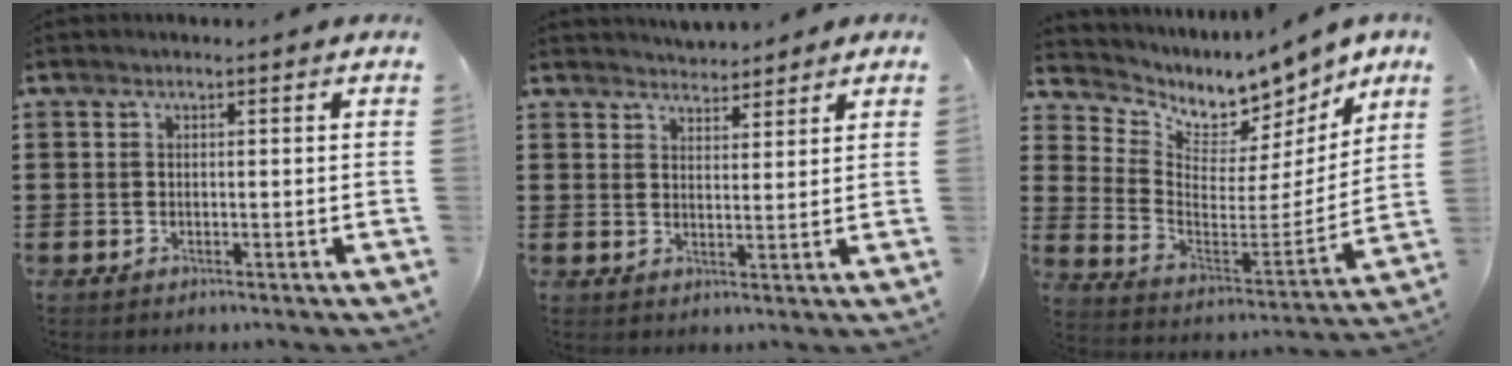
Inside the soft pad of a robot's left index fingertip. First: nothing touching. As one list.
[{"total": 3.2, "force": [3.2, 0.5, 0.0], "torque": [-0.008, -0.005, 0.061]}, {"total": 6.7, "force": [6.0, 2.9, 0.7], "torque": [-0.038, -0.062, 0.102]}]